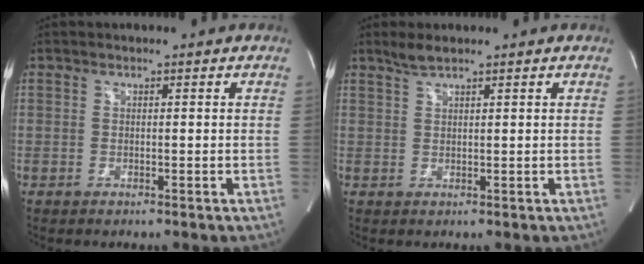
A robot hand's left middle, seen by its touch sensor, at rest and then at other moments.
{"total": 2.0, "force": [1.7, 0.1, 1.1], "torque": [-0.027, 0.006, 0.037]}